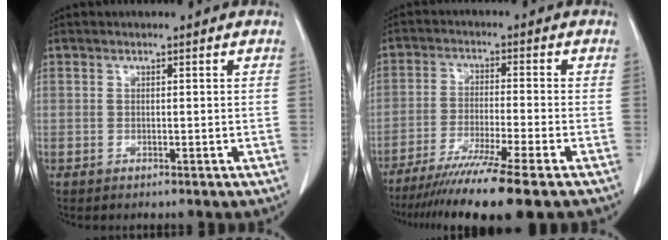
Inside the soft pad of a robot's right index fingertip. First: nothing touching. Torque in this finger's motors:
{"motor_torque": [1.31, -0.83, 0.41, 0.19]}